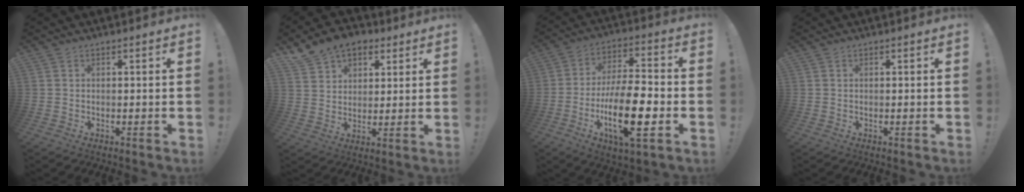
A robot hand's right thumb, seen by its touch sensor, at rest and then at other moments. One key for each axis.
{"total": 10.6, "fx": 6.6, "fy": 7.5, "fz": 3.5, "tx": -0.060, "ty": -0.033, "tz": 0.131}
{"total": 19.5, "fx": -6.1, "fy": 6.8, "fz": 17.2, "tx": -0.307, "ty": 0.015, "tz": -0.100}
{"total": 0.0}